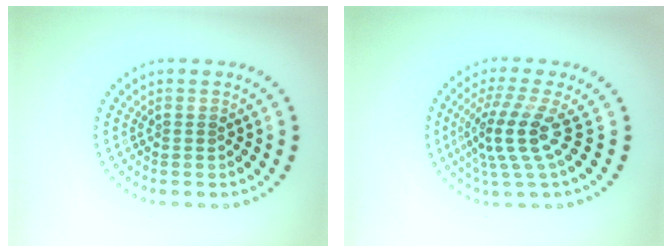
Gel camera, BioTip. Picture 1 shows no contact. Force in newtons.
{"total": 4.1, "press": 2.8, "slide": 2.9}